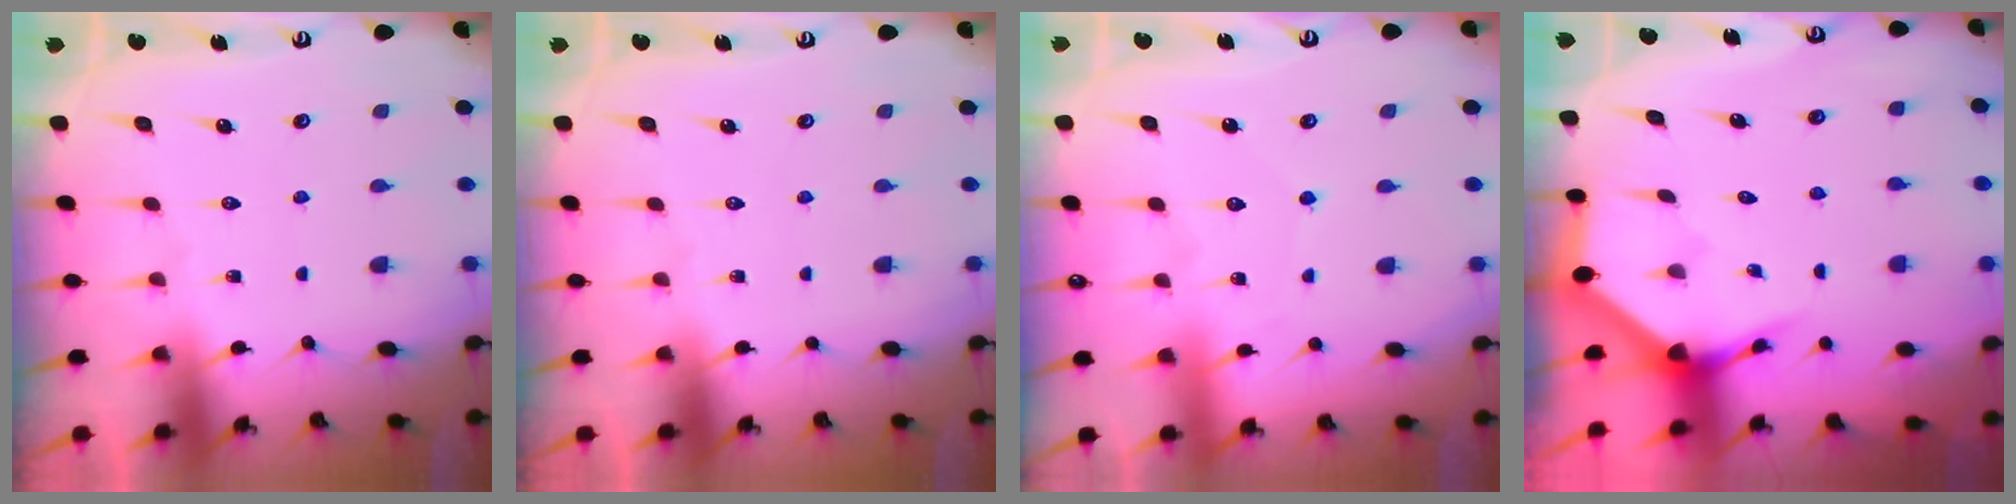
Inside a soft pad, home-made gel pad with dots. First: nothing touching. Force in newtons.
{"total": 0.0}
{"total": 5.4, "press": 5.4, "slide": 0.6}
{"total": 3.4, "press": 3.4, "slide": 0.1}